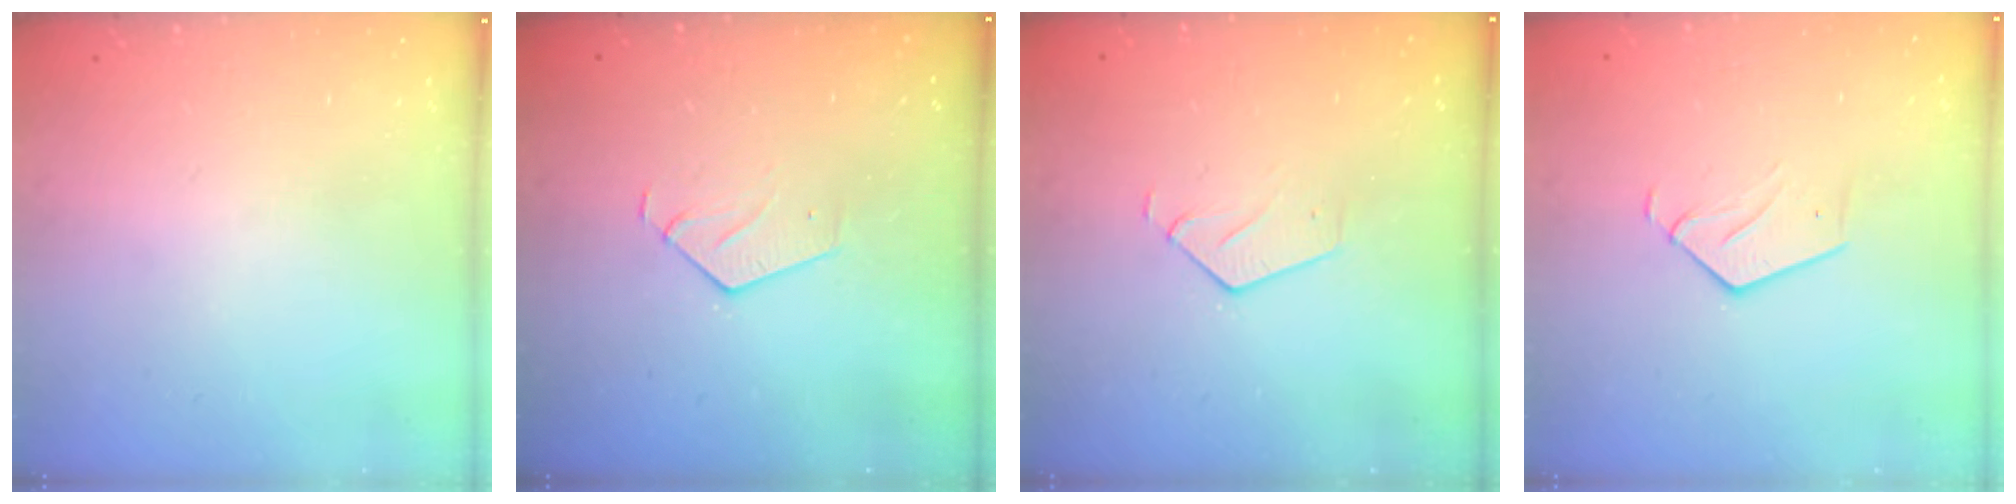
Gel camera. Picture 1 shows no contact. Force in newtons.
{"total": 4.6, "press": 4.5, "slide": 0.4}
{"total": 2.6, "press": 2.6, "slide": 0.2}
{"total": 3.3, "press": 3.3, "slide": 0.2}